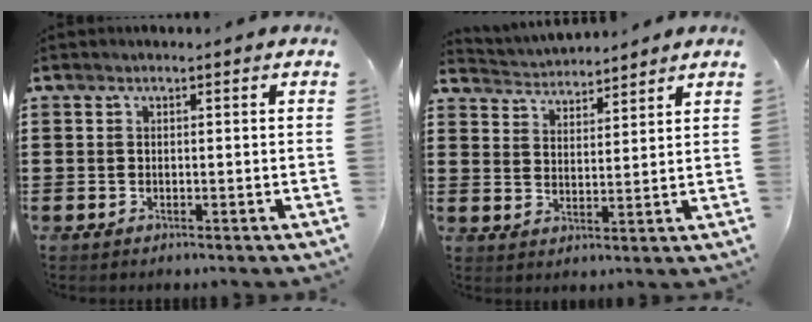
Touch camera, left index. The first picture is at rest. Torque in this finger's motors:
{"motor_torque": [1.26, -0.88, 0.25, 0.06]}